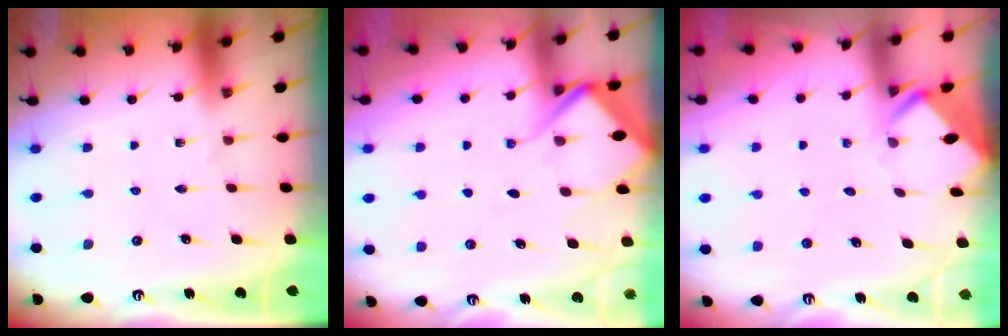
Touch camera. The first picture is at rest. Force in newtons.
{"total": 8.5, "press": 8.5, "slide": 1.0}
{"total": 3.7, "press": 3.7, "slide": 0.2}